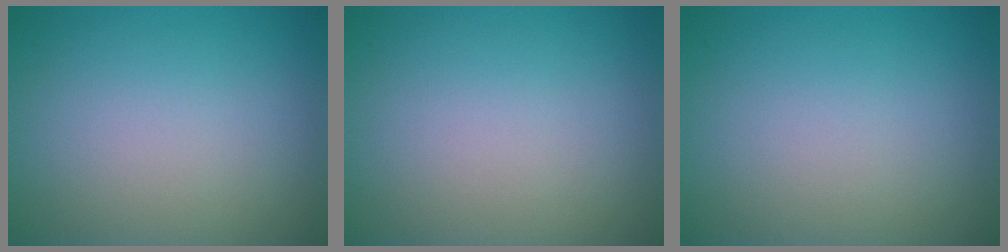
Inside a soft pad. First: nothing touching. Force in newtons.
{"total": 0.0}
{"total": 0.0}